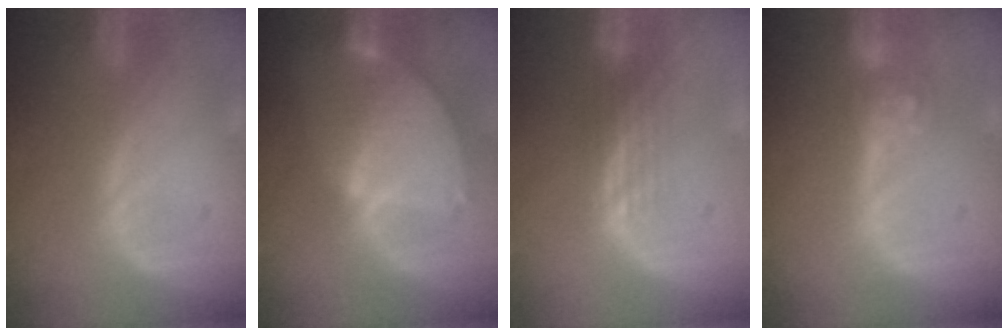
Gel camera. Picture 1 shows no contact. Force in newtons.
{"total": 8.6, "press": 7.5, "slide": 4.2}
{"total": 3.0, "press": 2.5, "slide": 1.7}
{"total": 4.6, "press": 4.0, "slide": 2.3}